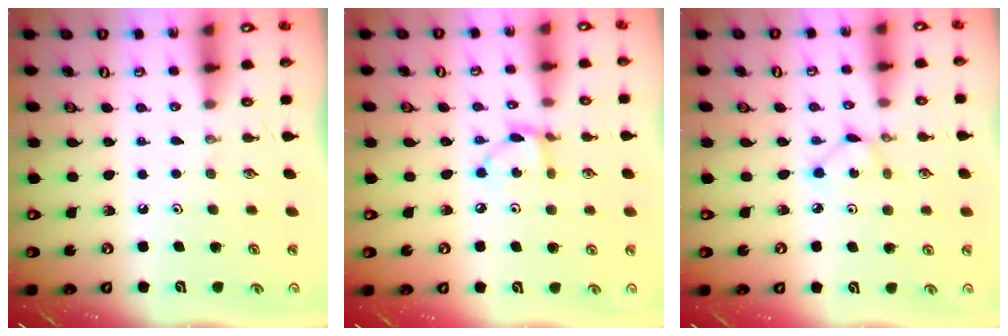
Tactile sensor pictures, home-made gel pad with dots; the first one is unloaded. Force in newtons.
{"total": 5.8, "press": 5.8, "slide": 0.2}
{"total": 1.7, "press": 1.7, "slide": 0.1}